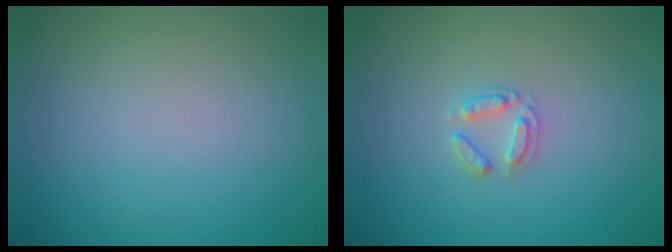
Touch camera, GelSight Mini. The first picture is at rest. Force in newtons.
{"total": 1.7, "press": 1.7, "slide": 0.2}